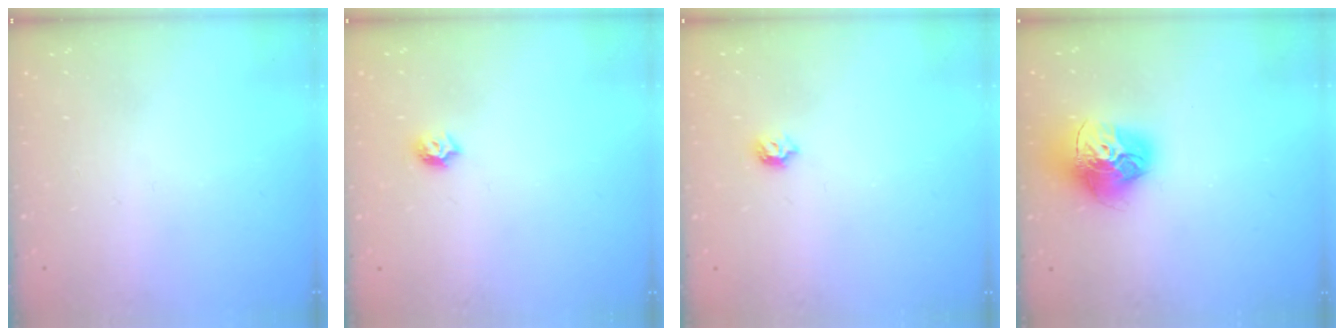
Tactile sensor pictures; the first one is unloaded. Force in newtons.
{"total": 4.7, "press": 4.7, "slide": 0.7}
{"total": 5.4, "press": 5.4, "slide": 0.9}
{"total": 16.9, "press": 16.8, "slide": 1.7}